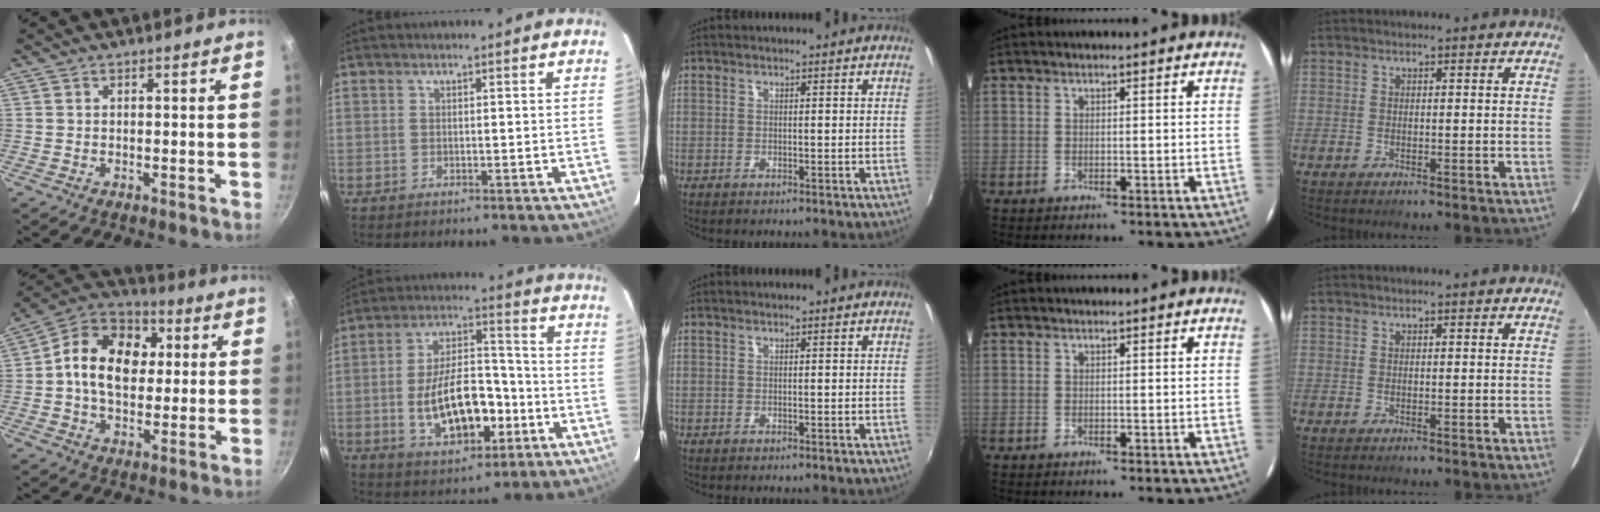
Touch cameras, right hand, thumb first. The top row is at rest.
{"thumb": {"total": 16.1, "force": [2.0, 11.8, 10.9], "torque": [-0.147, 0.019, 0.012]}, "index": {"total": 15.6, "force": [-4.6, 7.9, 12.6], "torque": [-0.240, 0.016, -0.060]}}